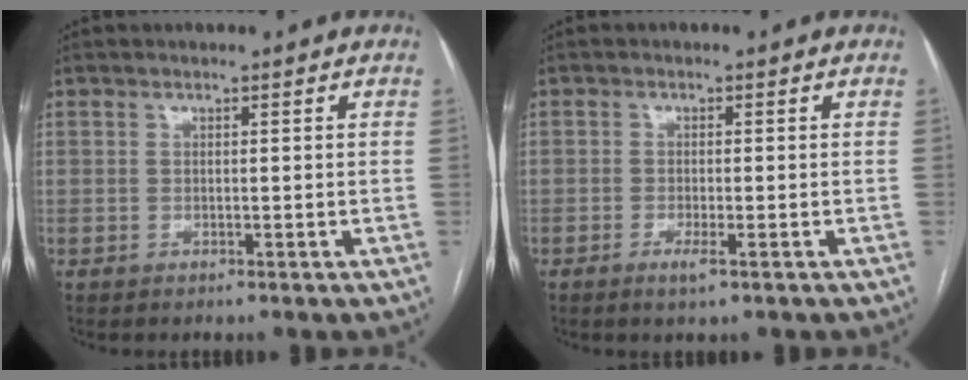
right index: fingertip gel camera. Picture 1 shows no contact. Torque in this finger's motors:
{"motor_torque": [-0.04, -0.09, 0.02, 0.01]}